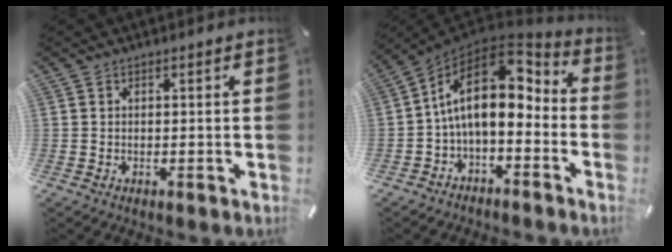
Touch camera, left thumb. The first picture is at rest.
{"total": 15.6, "force": [2.1, 9.2, 12.4], "torque": [-0.227, -0.022, 0.032]}